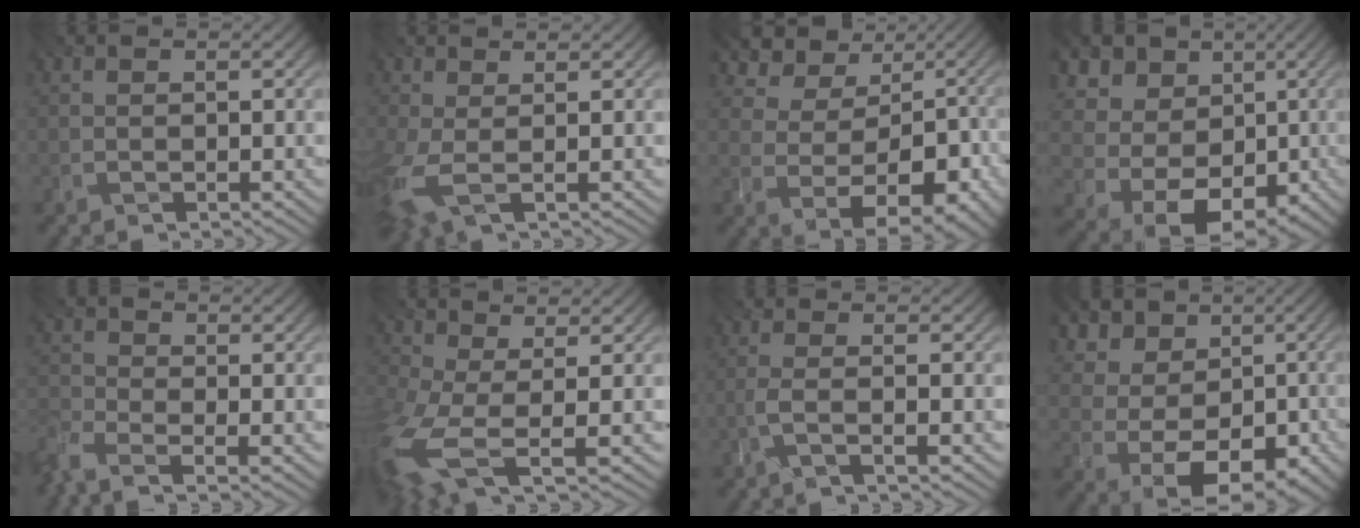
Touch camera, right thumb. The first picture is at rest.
{"total": 4.6, "force": [0.1, 2.1, 4.1], "torque": [-0.108, 0.002, -0.006]}
{"total": 8.6, "force": [0.9, 6.4, 5.6], "torque": [-0.087, -0.007, 0.021]}
{"total": 14.9, "force": [0.1, 12.6, 8.0], "torque": [-0.208, -0.001, 0.019]}
{"total": 4.7, "force": [-3.9, 1.6, 2.2], "torque": [-0.051, -0.010, -0.097]}
{"total": 9.4, "force": [-2.7, 4.6, 7.7], "torque": [-0.206, -0.025, -0.057]}
{"total": 2.4, "force": [-1.7, 0.1, 1.7], "torque": [-0.021, 0.005, -0.044]}
{"total": 9.5, "force": [0.5, 7.7, 5.6], "torque": [-0.121, 0.004, 0.013]}